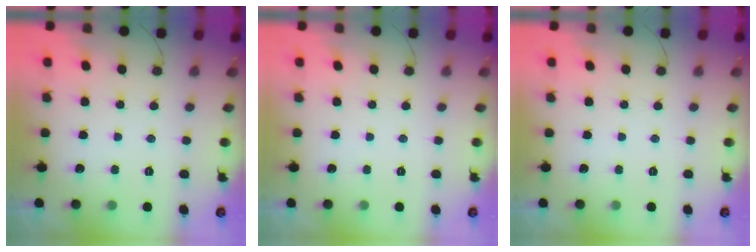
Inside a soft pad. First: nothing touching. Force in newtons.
{"total": 0.0}
{"total": 0.0}